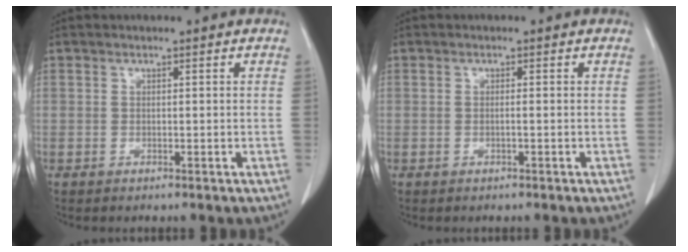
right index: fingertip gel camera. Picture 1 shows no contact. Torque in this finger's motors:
{"motor_torque": [-0.09, 0.10, -0.08, -0.01]}